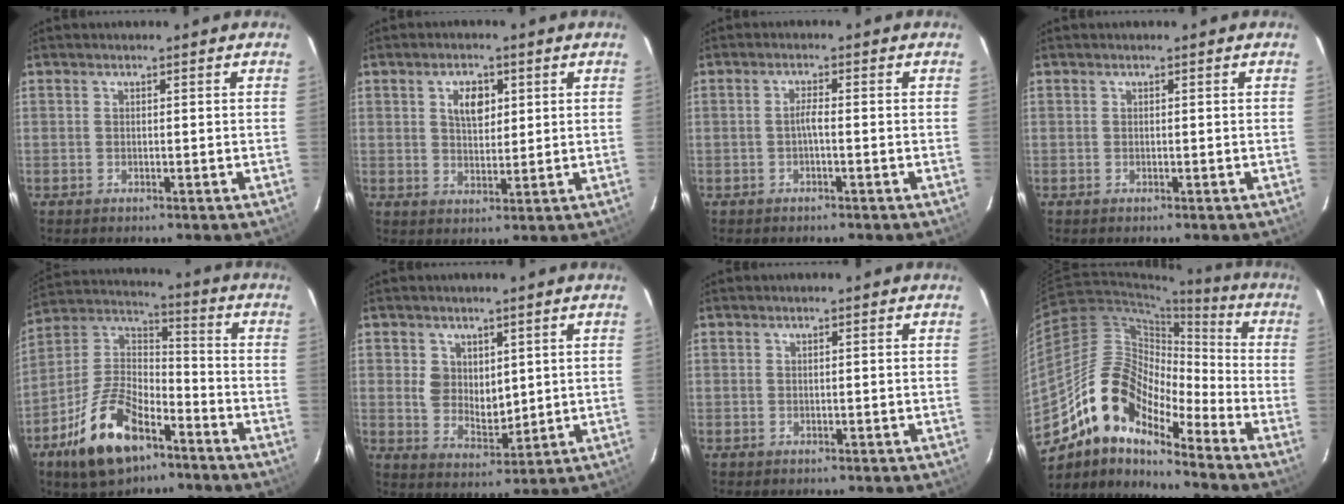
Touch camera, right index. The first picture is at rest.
{"total": 5.0, "force": [1.8, 3.0, 3.6], "torque": [-0.059, 0.009, 0.034]}
{"total": 1.6, "force": [-0.6, 0.0, 1.5], "torque": [-0.028, 0.005, -0.012]}
{"total": 0.0}
{"total": 16.9, "force": [-9.4, 8.3, 11.4], "torque": [-0.240, 0.010, -0.168]}
{"total": 6.6, "force": [2.3, 5.0, 3.7], "torque": [-0.061, 0.000, 0.051]}
{"total": 0.5, "force": [-0.1, 0.5, -0.1], "torque": [0.002, 0.002, 0.001]}
{"total": 14.7, "force": [-10.9, 5.7, 8.0], "torque": [-0.133, 0.013, -0.221]}